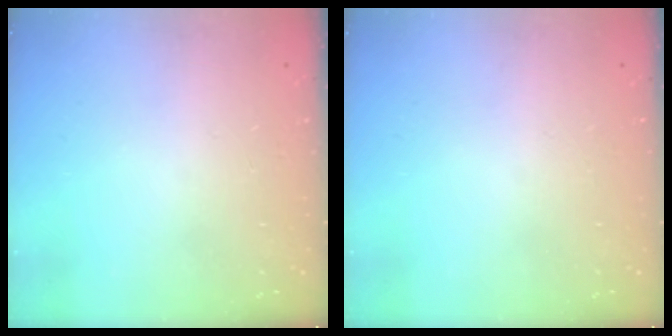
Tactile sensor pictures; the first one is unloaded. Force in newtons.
{"total": 0.0}